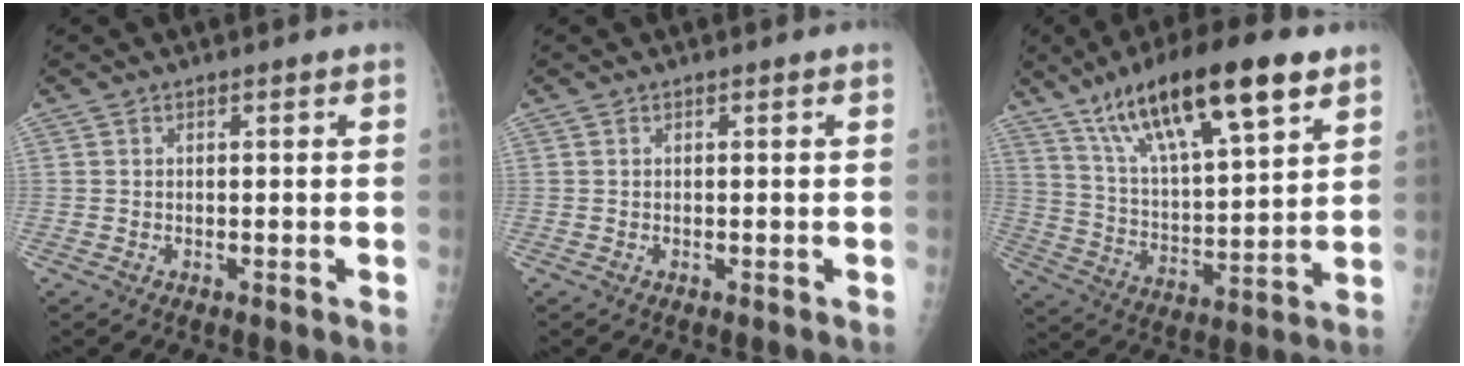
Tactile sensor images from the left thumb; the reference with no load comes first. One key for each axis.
{"total": 0.0}
{"total": 22.2, "fx": 13.1, "fy": 6.1, "fz": 16.8, "tx": -0.267, "ty": -0.034, "tz": 0.232}